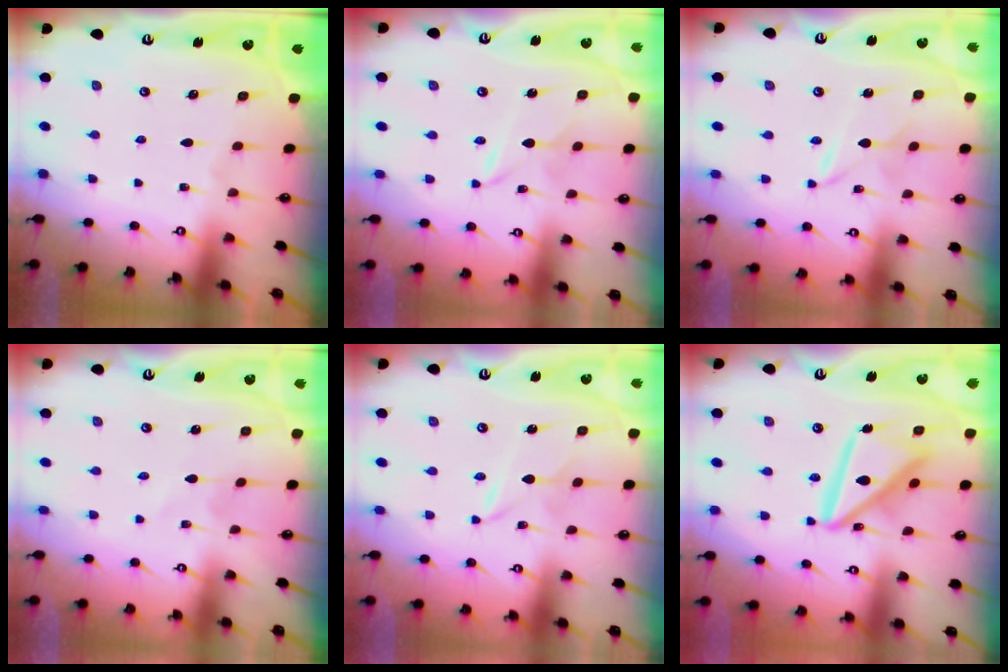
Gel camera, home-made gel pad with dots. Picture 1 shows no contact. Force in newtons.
{"total": 2.5, "press": 2.4, "slide": 0.4}
{"total": 2.5, "press": 2.5, "slide": 0.4}
{"total": 1.1, "press": 1.1, "slide": 0.1}
{"total": 2.5, "press": 2.4, "slide": 0.4}
{"total": 15.0, "press": 14.9, "slide": 1.6}